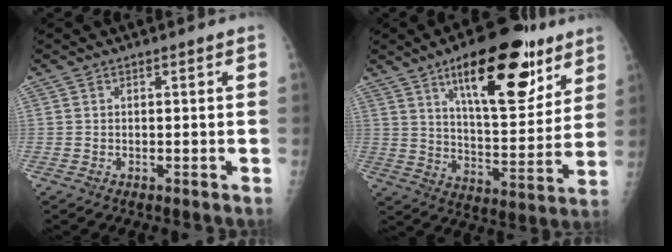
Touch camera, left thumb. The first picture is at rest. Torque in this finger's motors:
{"motor_torque": [2.13, 1.93, 1.42, -1.06, 0.41]}